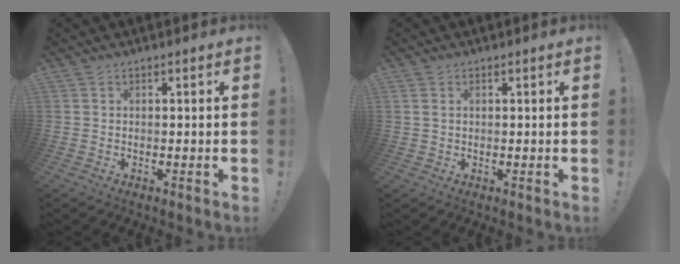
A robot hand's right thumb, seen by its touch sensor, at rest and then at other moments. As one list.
[{"total": 1.6, "force": [0.7, 1.1, 0.9], "torque": [-0.019, 0.003, 0.014]}]